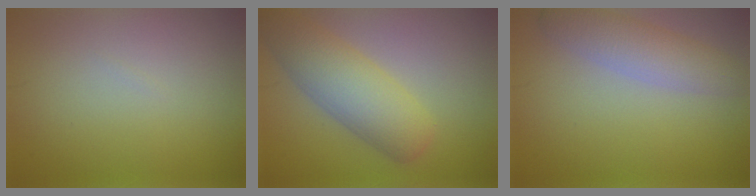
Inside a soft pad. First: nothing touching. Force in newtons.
{"total": 6.2, "press": 6.2, "slide": 0.2}
{"total": 3.8, "press": 3.8, "slide": 0.1}